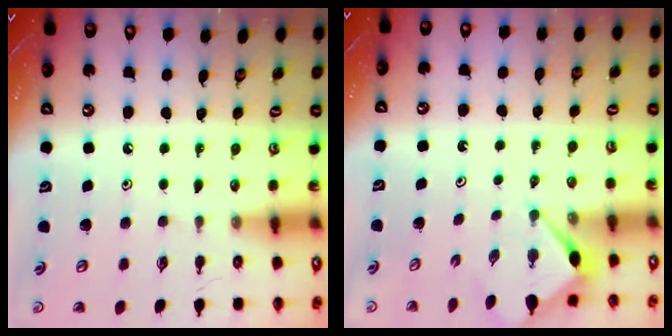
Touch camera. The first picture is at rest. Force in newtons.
{"total": 3.2, "press": 3.2, "slide": 0.3}